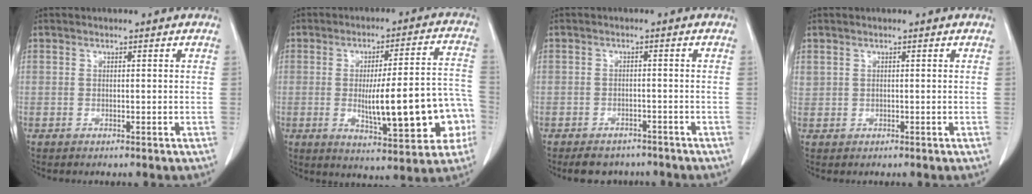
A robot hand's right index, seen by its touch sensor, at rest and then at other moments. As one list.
[{"total": 17.0, "force": [-3.4, 3.6, 16.3], "torque": [-0.208, 0.027, -0.032]}, {"total": 5.5, "force": [-4.7, 2.6, 1.2], "torque": [-0.011, 0.003, -0.059]}, {"total": 0.9, "force": [0.4, 0.8, 0.2], "torque": [0.000, 0.014, 0.010]}]